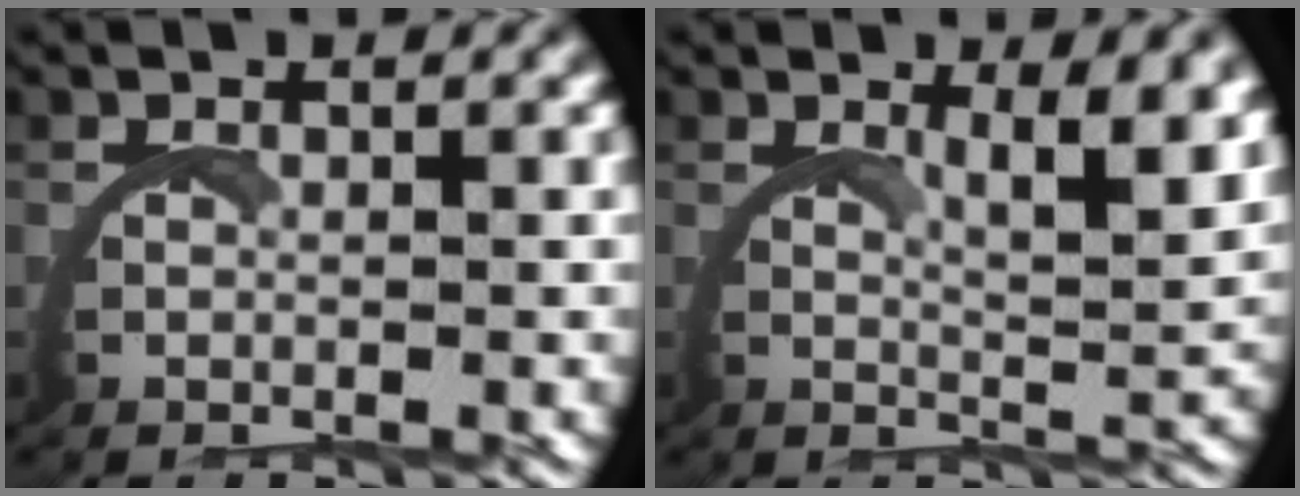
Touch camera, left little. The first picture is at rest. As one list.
[{"total": 4.1, "force": [2.7, 0.1, 3.1], "torque": [-0.051, -0.010, 0.042]}]